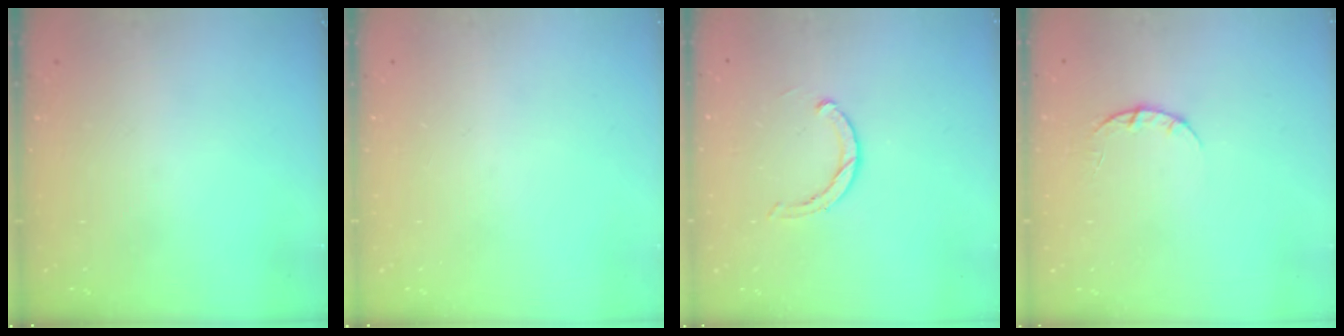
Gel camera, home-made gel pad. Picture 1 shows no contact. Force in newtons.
{"total": 0.0}
{"total": 2.8, "press": 2.8, "slide": 0.2}
{"total": 2.3, "press": 2.3, "slide": 0.3}